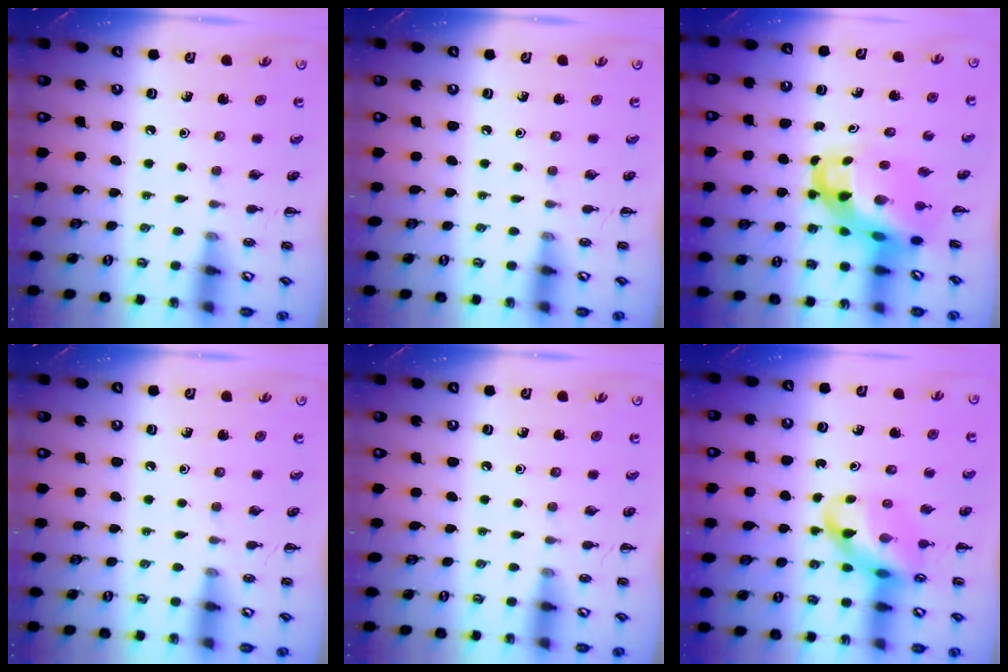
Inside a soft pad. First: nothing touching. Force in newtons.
{"total": 0.0}
{"total": 7.0, "press": 6.7, "slide": 2.0}
{"total": 0.0}
{"total": 0.0}
{"total": 11.1, "press": 10.7, "slide": 2.9}